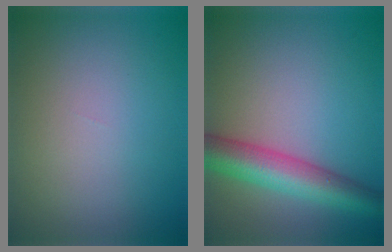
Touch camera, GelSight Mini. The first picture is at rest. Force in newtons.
{"total": 6.5, "press": 6.5, "slide": 0.2}